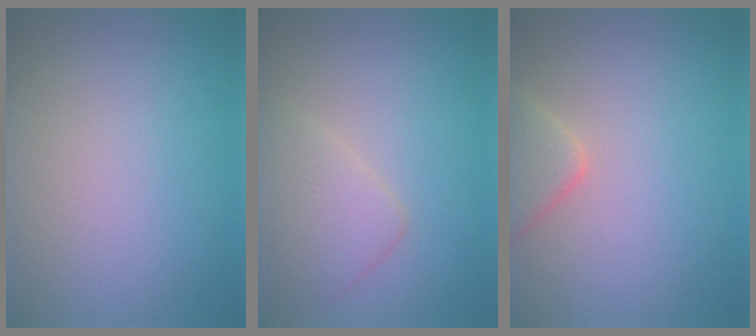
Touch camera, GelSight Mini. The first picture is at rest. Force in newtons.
{"total": 3.1, "press": 3.1, "slide": 0.2}
{"total": 2.8, "press": 2.8, "slide": 0.3}